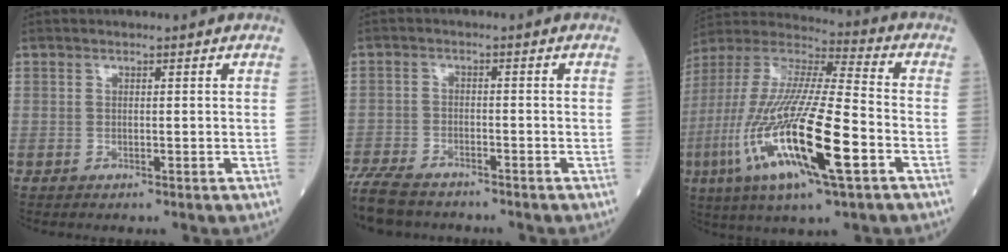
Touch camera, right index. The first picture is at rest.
{"total": 9.4, "force": [-8.1, 2.9, 3.9], "torque": [-0.075, -0.019, -0.138]}
{"total": 24.1, "force": [-7.9, 3.5, 22.5], "torque": [-0.493, -0.046, -0.148]}